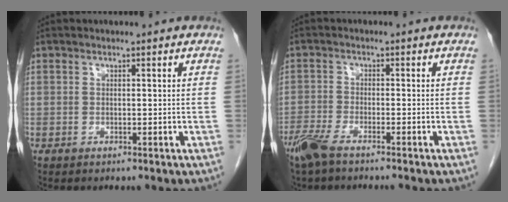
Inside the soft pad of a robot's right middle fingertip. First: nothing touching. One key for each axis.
{"total": 5.6, "fx": -4.5, "fy": 0.7, "fz": 3.2, "tx": -0.065, "ty": -0.014, "tz": -0.083}